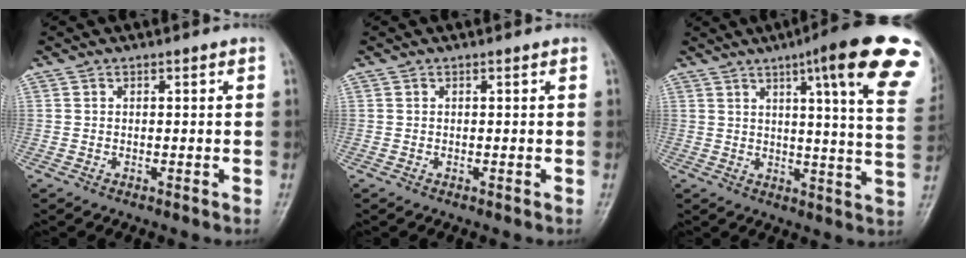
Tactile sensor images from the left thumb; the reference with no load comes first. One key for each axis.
{"total": 0.0}
{"total": 21.5, "fx": 11.0, "fy": 2.9, "fz": 18.2, "tx": -0.220, "ty": -0.035, "tz": 0.125}